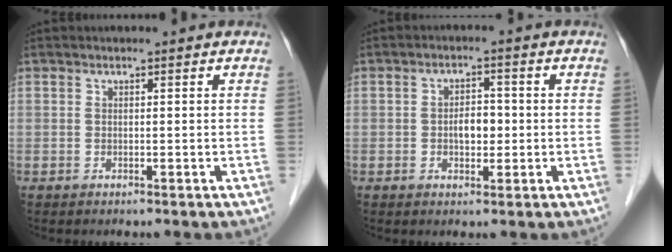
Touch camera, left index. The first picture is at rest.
{"total": 3.4, "force": [-0.4, 2.0, 2.7], "torque": [-0.045, 0.007, -0.005]}